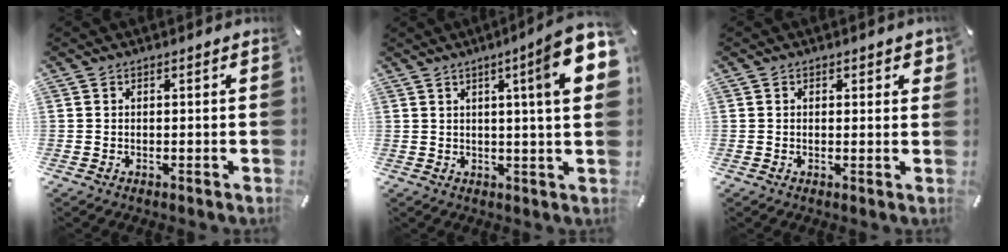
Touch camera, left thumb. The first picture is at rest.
{"total": 13.4, "force": [5.1, 0.9, 12.4], "torque": [-0.186, -0.027, 0.071]}
{"total": 1.2, "force": [0.4, 0.7, 0.9], "torque": [-0.002, -0.002, 0.003]}